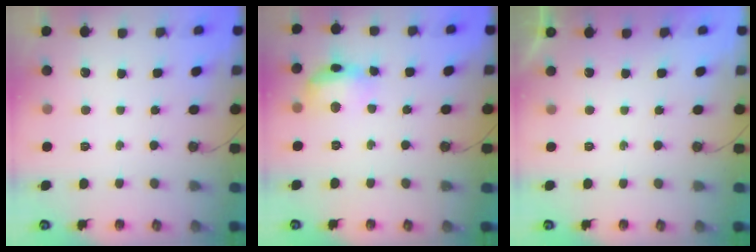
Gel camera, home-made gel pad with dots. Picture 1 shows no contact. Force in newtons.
{"total": 13.8, "press": 13.8, "slide": 1.0}
{"total": 0.0}